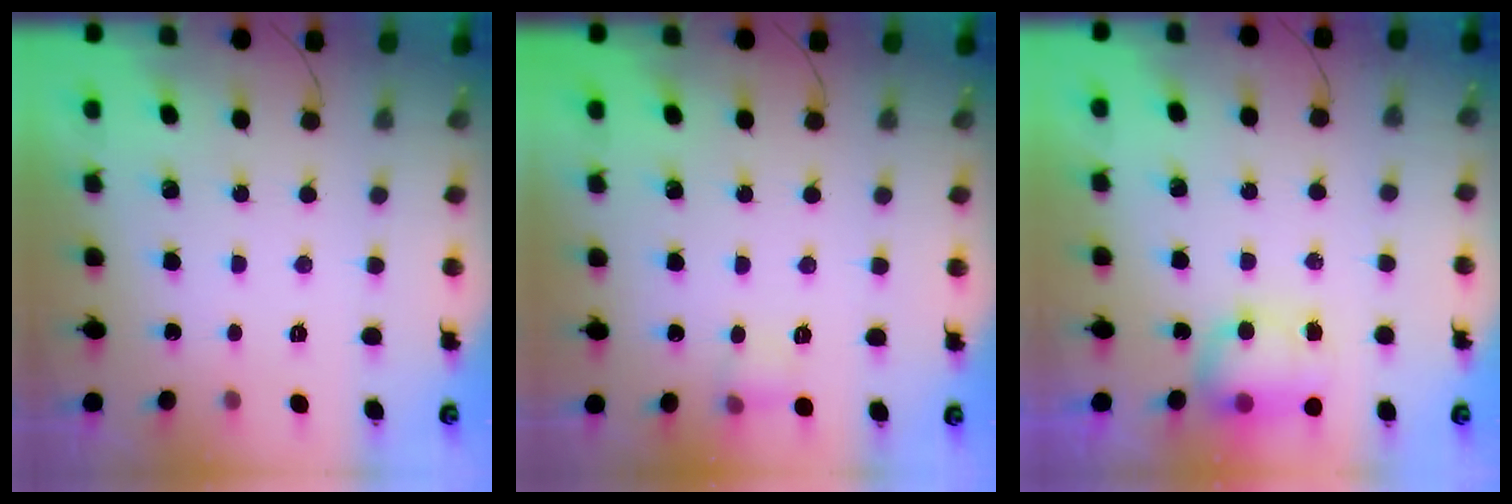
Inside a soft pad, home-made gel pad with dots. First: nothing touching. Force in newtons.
{"total": 6.1, "press": 5.9, "slide": 1.5}
{"total": 7.4, "press": 7.2, "slide": 1.3}